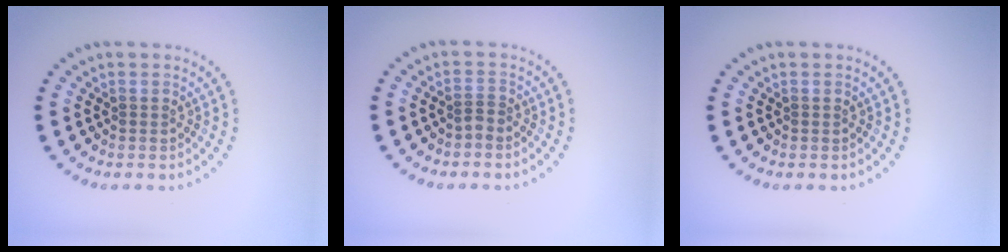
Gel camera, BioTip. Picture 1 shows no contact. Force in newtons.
{"total": 0.8, "press": 0.5, "slide": 0.7}
{"total": 0.0}